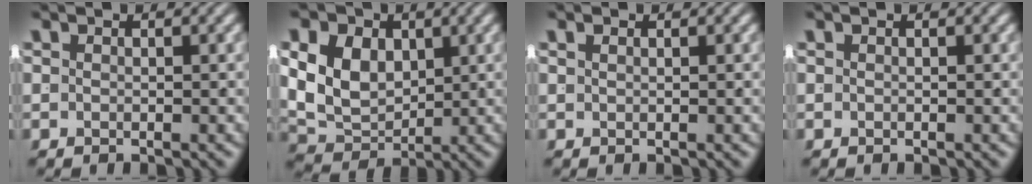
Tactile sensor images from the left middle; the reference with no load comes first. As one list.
[{"total": 8.9, "force": [0.7, 7.3, 5.1], "torque": [-0.112, -0.024, 0.020]}, {"total": 0.7, "force": [0.3, -0.6, 0.1], "torque": [0.011, 0.000, 0.011]}, {"total": 0.0}]